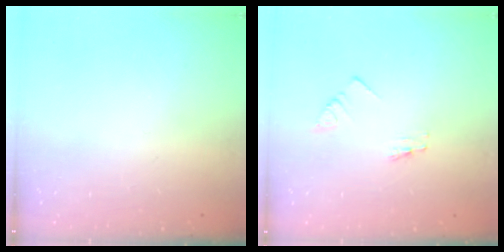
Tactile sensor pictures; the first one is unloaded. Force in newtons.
{"total": 0.7, "press": 0.7, "slide": 0.1}